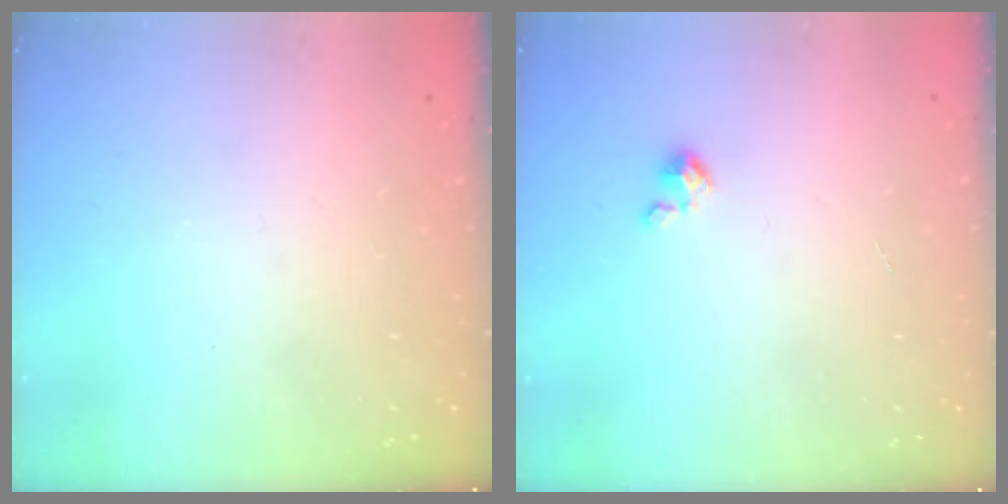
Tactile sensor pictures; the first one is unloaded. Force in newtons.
{"total": 2.2, "press": 2.1, "slide": 0.3}